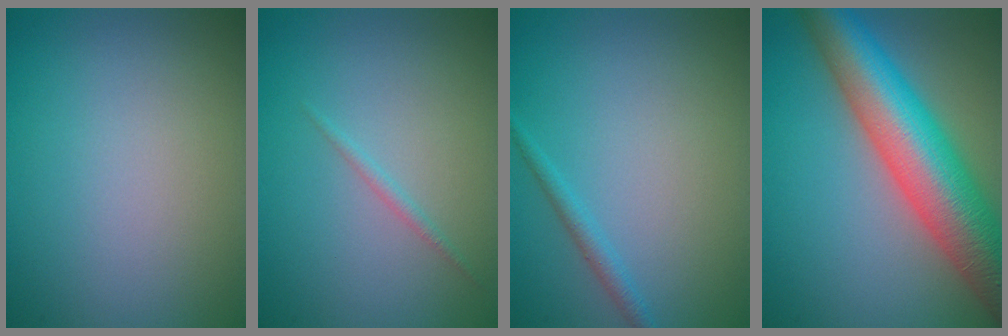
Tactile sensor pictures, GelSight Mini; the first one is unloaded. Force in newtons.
{"total": 0.7, "press": 0.7, "slide": 0.1}
{"total": 1.3, "press": 1.3, "slide": 0.1}
{"total": 11.3, "press": 11.2, "slide": 0.5}